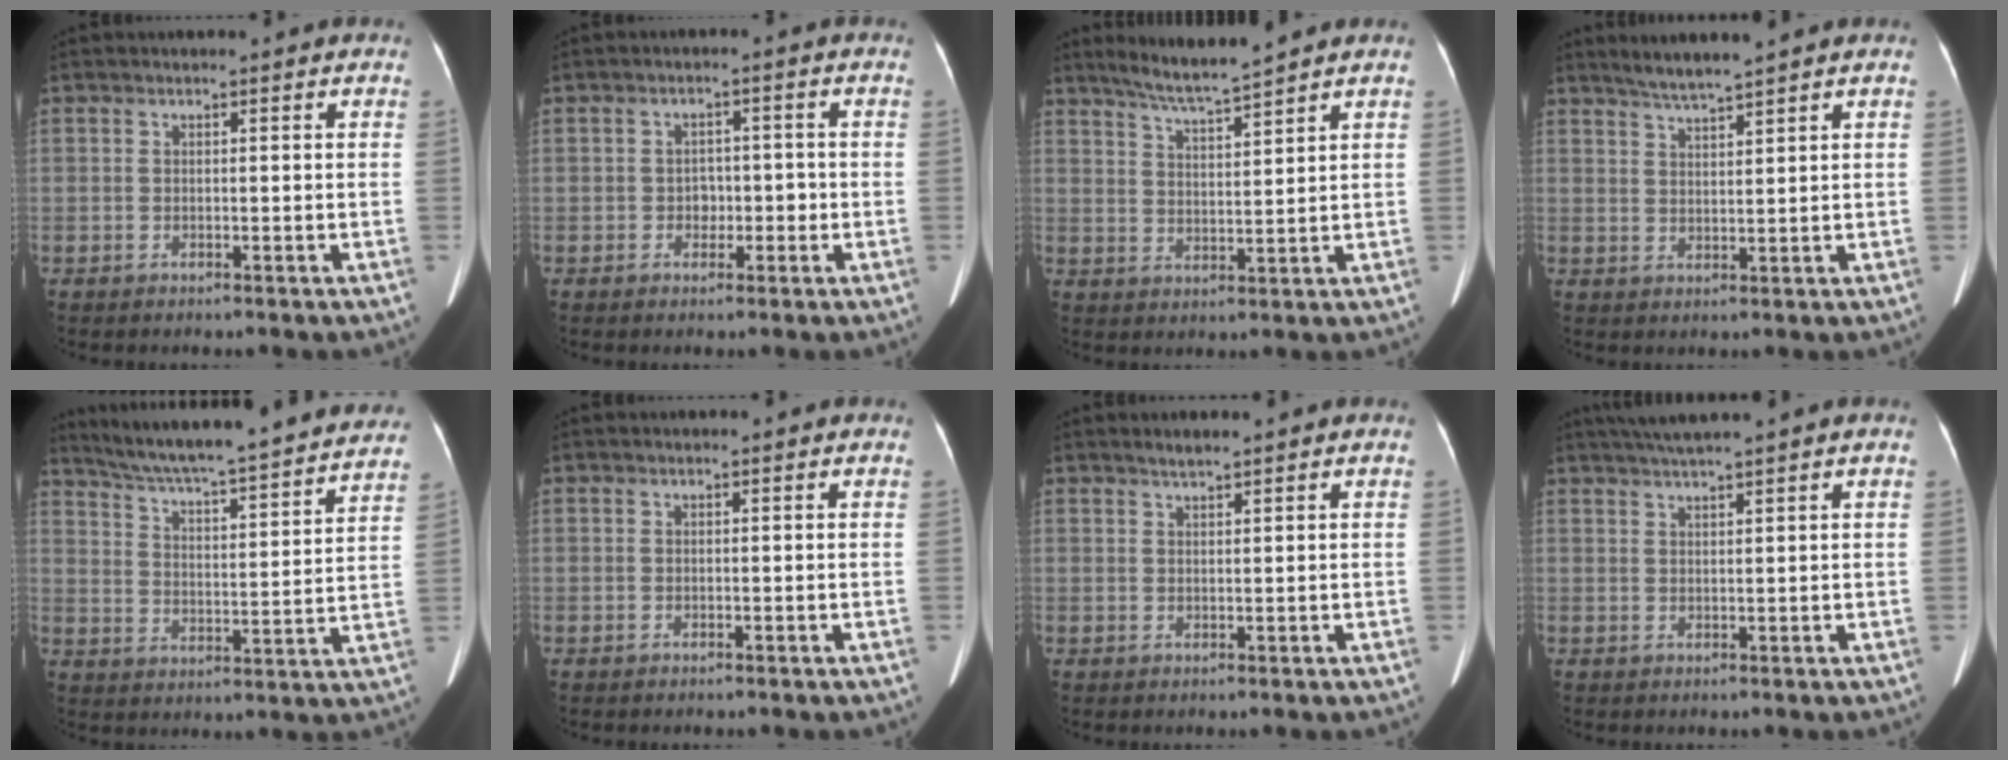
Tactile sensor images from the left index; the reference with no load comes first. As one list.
[{"total": 2.8, "force": [-0.8, 2.1, 1.7], "torque": [-0.019, 0.012, -0.009]}, {"total": 6.2, "force": [5.5, -1.1, 2.6], "torque": [-0.055, -0.007, 0.106]}, {"total": 4.3, "force": [3.8, -0.8, 2.0], "torque": [-0.040, 0.003, 0.075]}, {"total": 27.4, "force": [25.0, 2.0, 11.2], "torque": [-0.181, -0.029, 0.332]}, {"total": 0.0}, {"total": 1.7, "force": [1.5, -0.1, 0.8], "torque": [-0.019, 0.006, 0.031]}, {"total": 4.4, "force": [3.6, -1.0, 2.3], "torque": [-0.041, 0.017, 0.069]}]